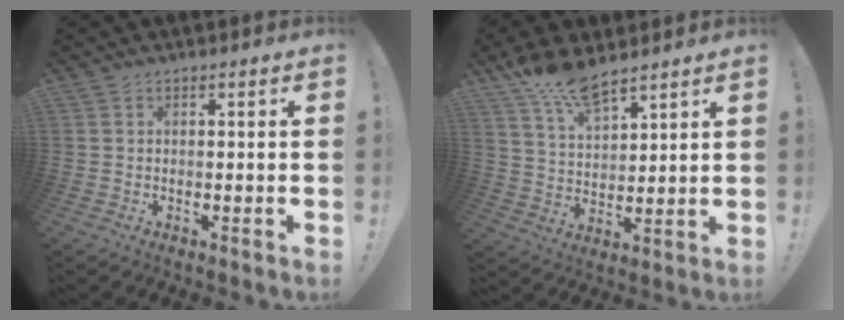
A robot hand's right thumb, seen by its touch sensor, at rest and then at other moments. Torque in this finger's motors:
{"motor_torque": [0.04, 2.38, 0.39, 0.08, 0.15]}